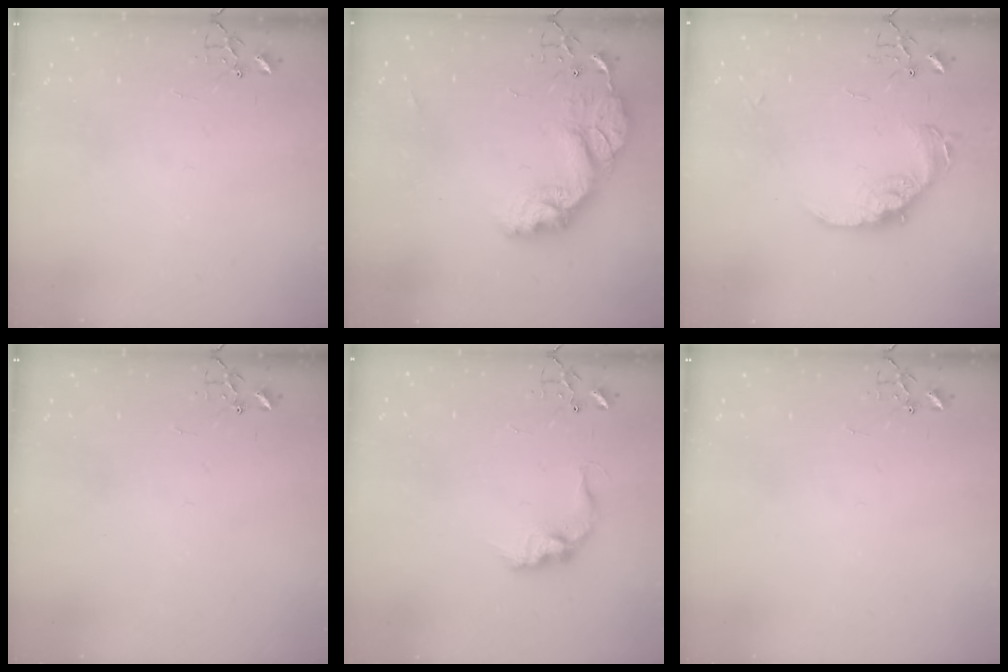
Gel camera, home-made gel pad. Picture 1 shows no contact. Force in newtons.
{"total": 15.7, "press": 15.6, "slide": 1.2}
{"total": 15.0, "press": 15.0, "slide": 0.8}
{"total": 0.0}
{"total": 11.0, "press": 11.0, "slide": 0.3}
{"total": 0.0}